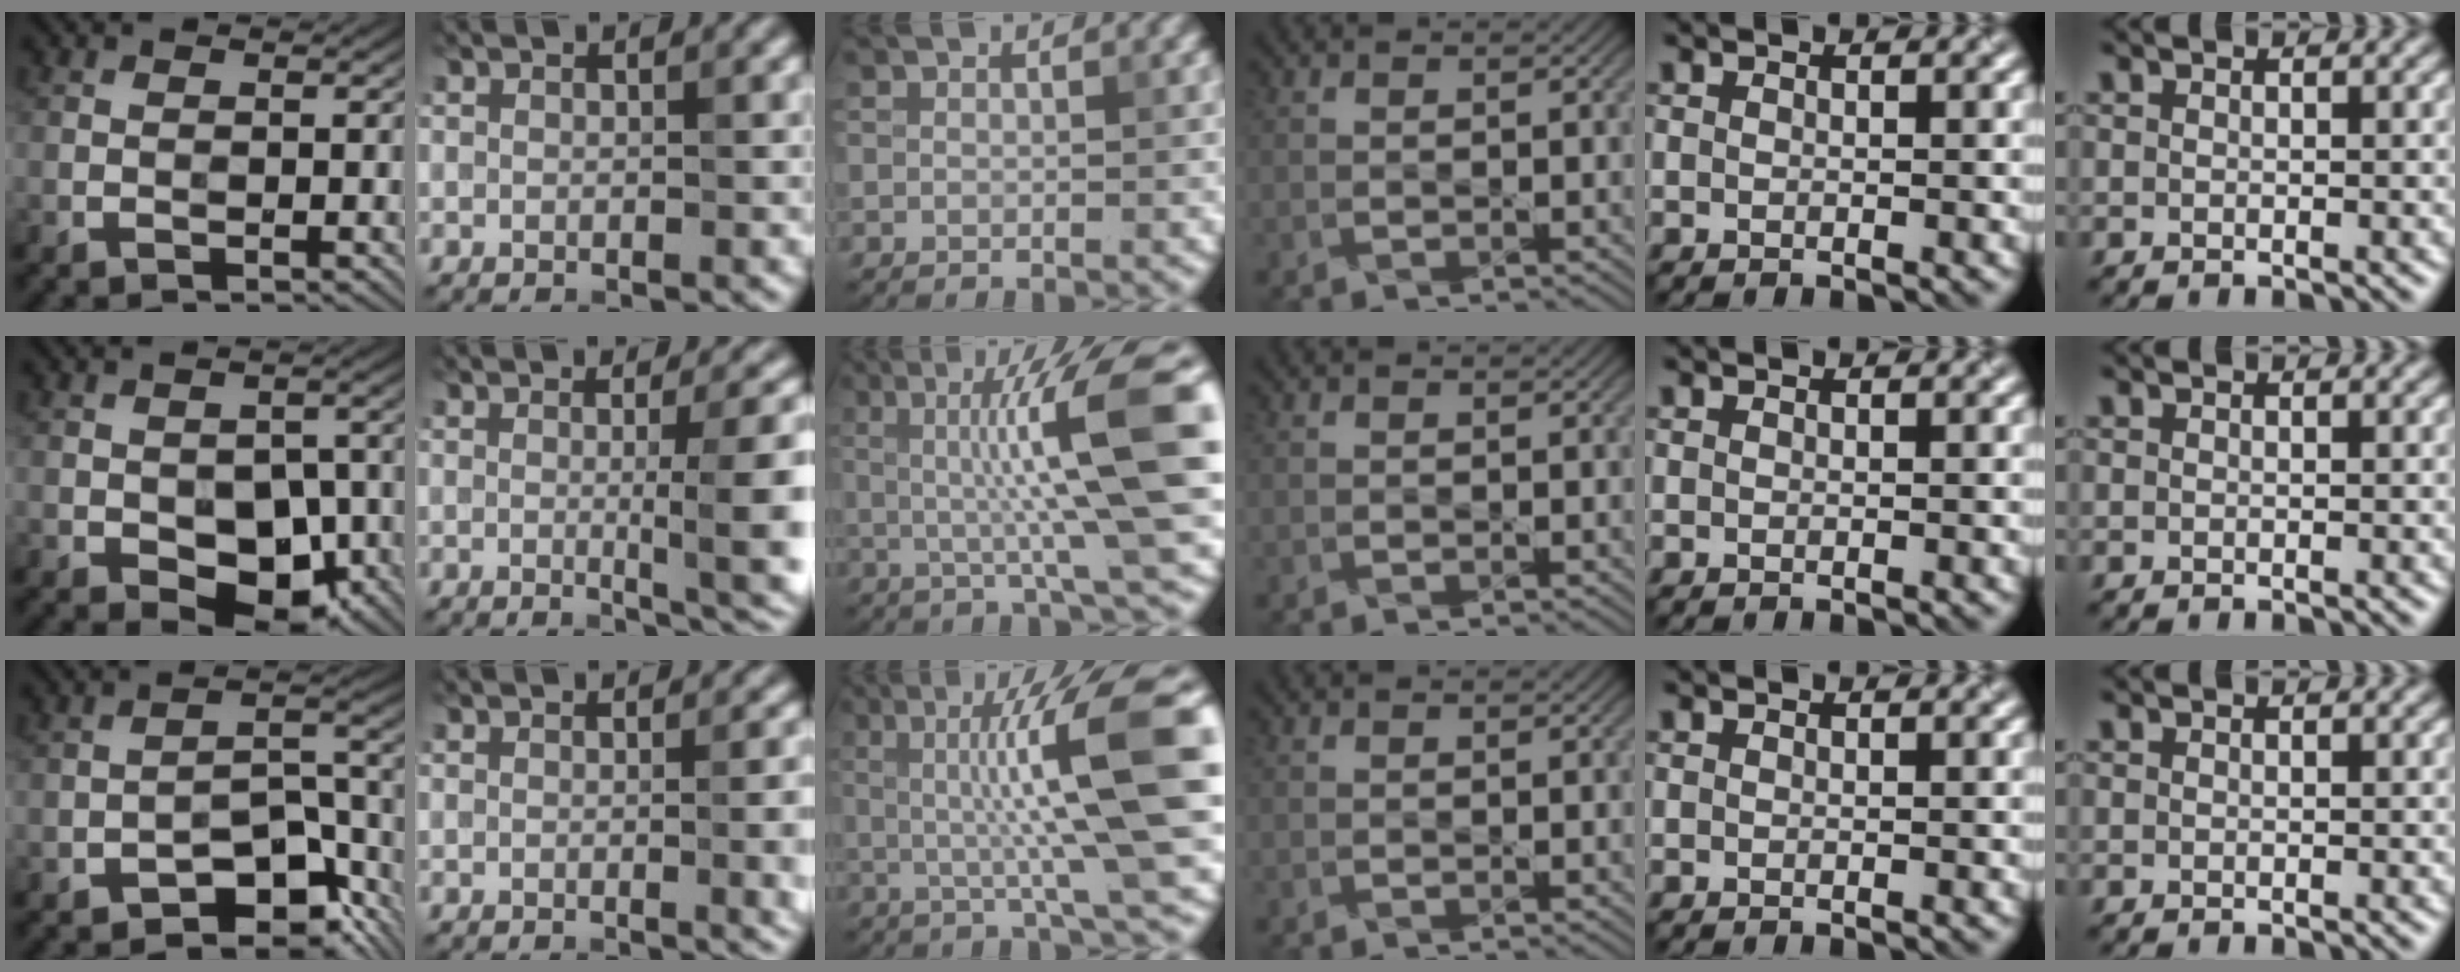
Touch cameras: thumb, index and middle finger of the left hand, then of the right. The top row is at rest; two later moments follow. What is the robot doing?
{"motion": "shake", "object": "plastic piggy bank"}